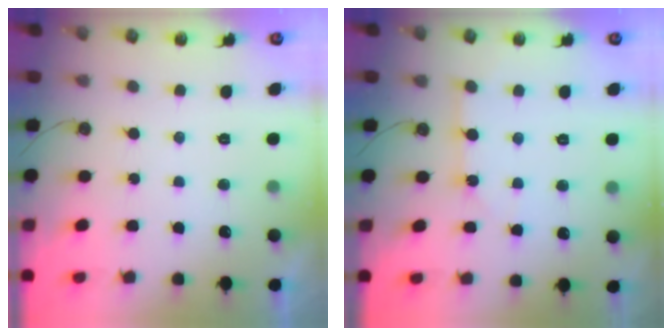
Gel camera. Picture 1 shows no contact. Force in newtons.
{"total": 4.3, "press": 4.3, "slide": 0.3}